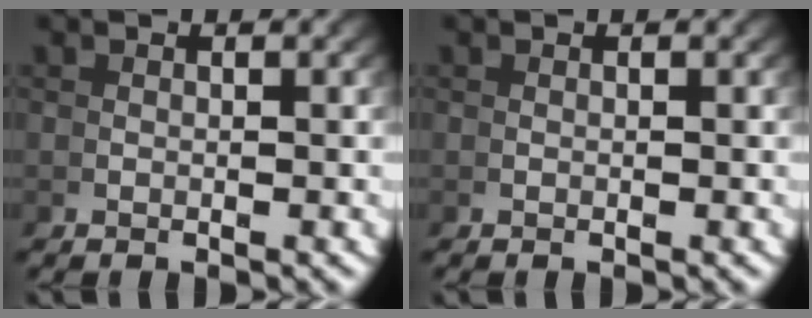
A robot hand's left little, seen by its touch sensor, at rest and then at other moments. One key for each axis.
{"total": 0.0}